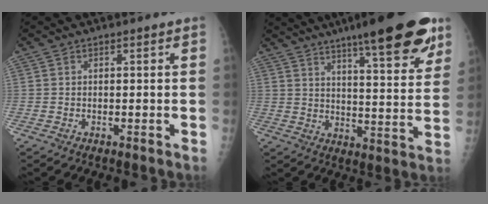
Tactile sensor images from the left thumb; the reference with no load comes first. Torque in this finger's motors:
{"motor_torque": [3.88, 1.13, 1.56, -1.22, 0.10]}